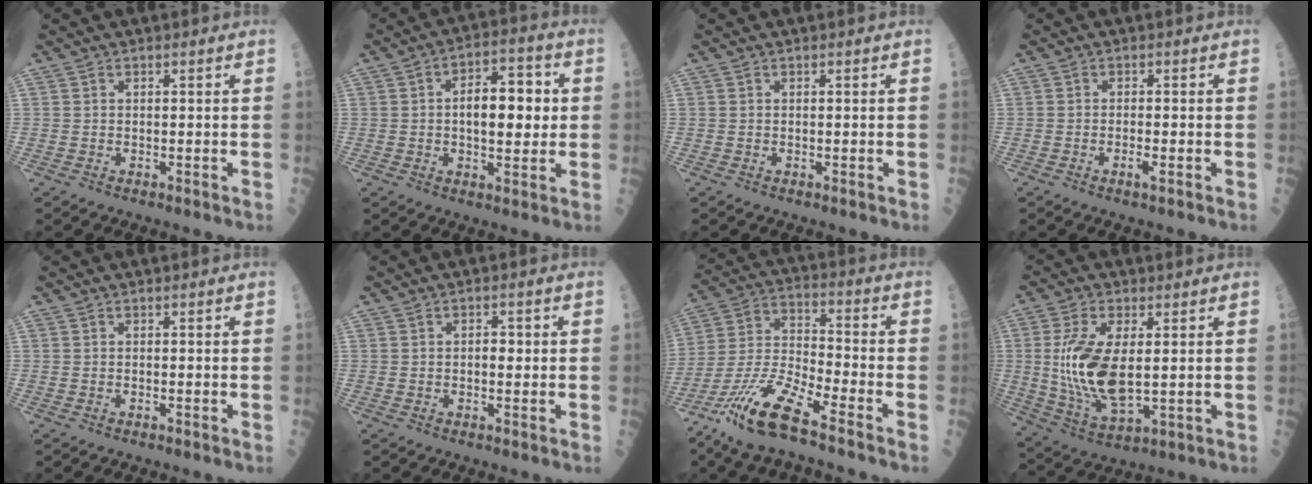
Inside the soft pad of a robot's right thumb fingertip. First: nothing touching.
{"total": 11.1, "force": [0.7, 5.6, 9.6], "torque": [-0.114, 0.015, 0.007]}
{"total": 0.0}
{"total": 1.5, "force": [-0.7, -0.1, 1.4], "torque": [-0.030, -0.002, -0.013]}
{"total": 0.0}
{"total": 2.1, "force": [0.0, 1.2, 1.7], "torque": [-0.018, 0.004, -0.004]}
{"total": 14.5, "force": [-9.6, 1.9, 10.7], "torque": [-0.238, 0.033, -0.188]}
{"total": 14.0, "force": [0.9, 6.1, 12.5], "torque": [-0.263, -0.017, 0.028]}